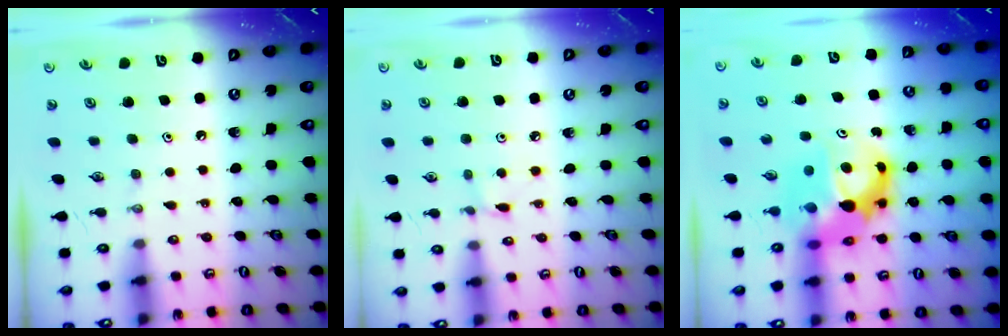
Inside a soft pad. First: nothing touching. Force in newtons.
{"total": 0.8, "press": 0.8, "slide": 0.1}
{"total": 10.7, "press": 10.7, "slide": 0.6}